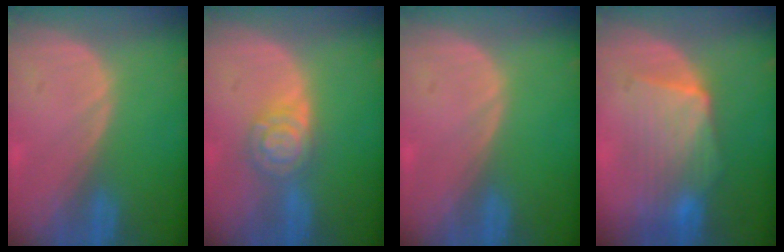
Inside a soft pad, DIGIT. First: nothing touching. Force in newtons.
{"total": 5.5, "press": 5.5, "slide": 0.2}
{"total": 0.0}
{"total": 7.7, "press": 7.7, "slide": 0.4}